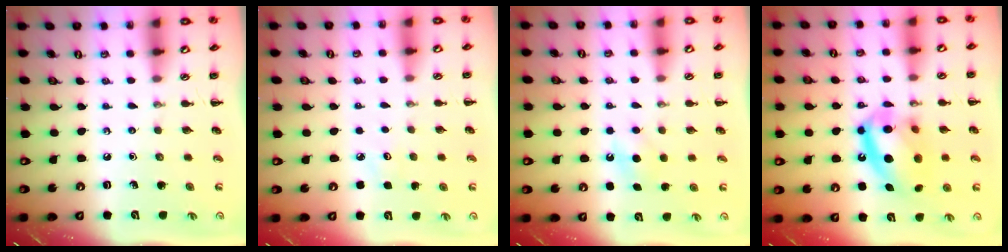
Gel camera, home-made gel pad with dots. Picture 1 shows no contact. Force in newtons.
{"total": 2.8, "press": 2.7, "slide": 0.8}
{"total": 6.6, "press": 6.5, "slide": 1.3}
{"total": 16.8, "press": 16.5, "slide": 3.1}